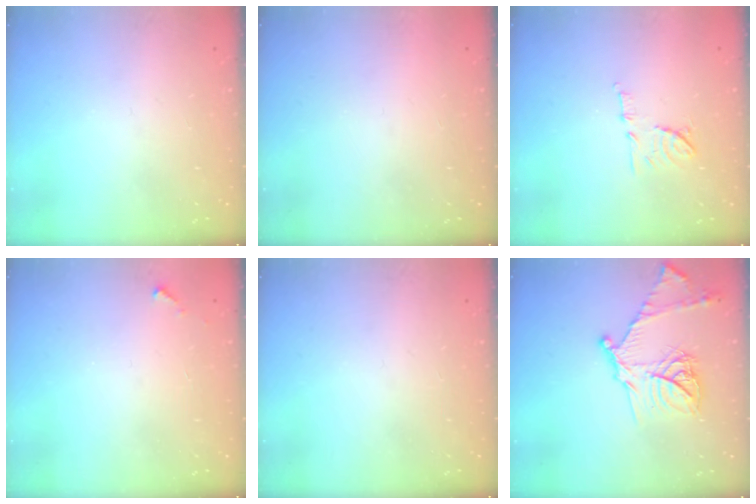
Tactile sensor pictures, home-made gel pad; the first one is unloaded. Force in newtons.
{"total": 1.6, "press": 1.6, "slide": 0.1}
{"total": 8.3, "press": 8.3, "slide": 1.1}
{"total": 2.8, "press": 2.8, "slide": 0.1}
{"total": 0.0}
{"total": 18.3, "press": 18.2, "slide": 1.7}